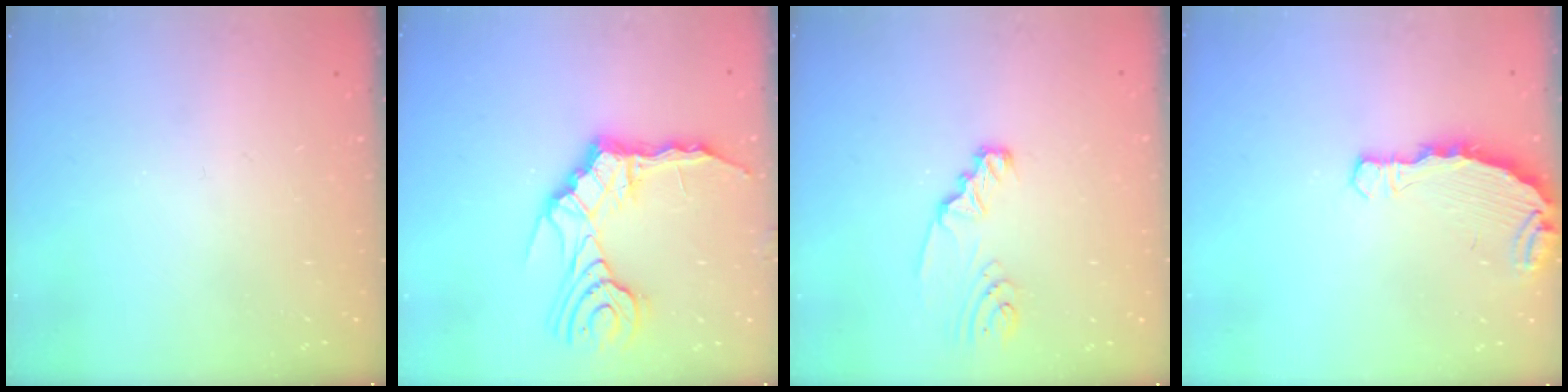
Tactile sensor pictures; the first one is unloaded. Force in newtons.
{"total": 16.2, "press": 15.6, "slide": 4.4}
{"total": 3.1, "press": 3.1, "slide": 0.3}
{"total": 4.9, "press": 4.8, "slide": 0.5}